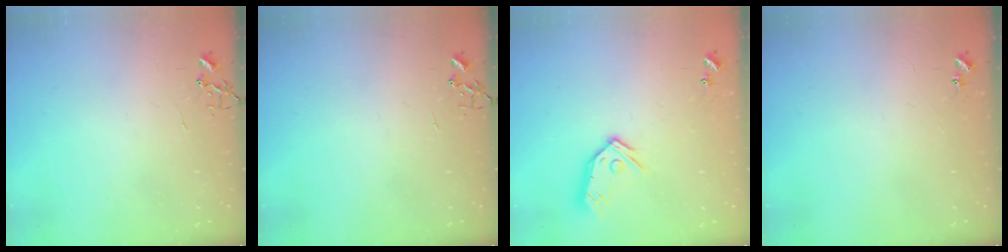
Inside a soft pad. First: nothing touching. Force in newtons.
{"total": 0.0}
{"total": 12.2, "press": 12.1, "slide": 1.5}
{"total": 4.3, "press": 4.2, "slide": 0.6}